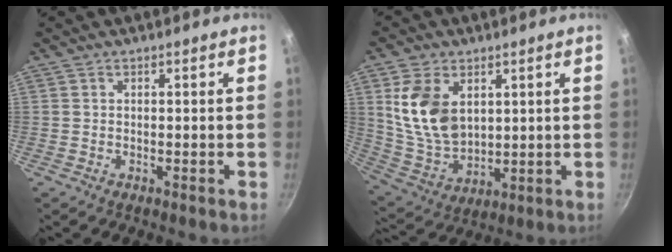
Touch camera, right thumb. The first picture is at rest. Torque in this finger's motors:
{"motor_torque": [-0.83, 1.32, 0.48, -0.26, 0.12]}